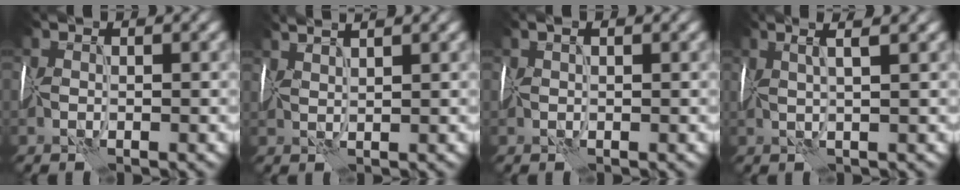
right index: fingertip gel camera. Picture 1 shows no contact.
{"total": 3.7, "force": [2.9, 0.6, 2.1], "torque": [-0.032, 0.022, 0.029]}
{"total": 1.7, "force": [1.1, 0.5, 1.3], "torque": [-0.019, 0.018, 0.012]}
{"total": 3.7, "force": [2.1, 0.6, 2.9], "torque": [-0.029, 0.023, 0.010]}